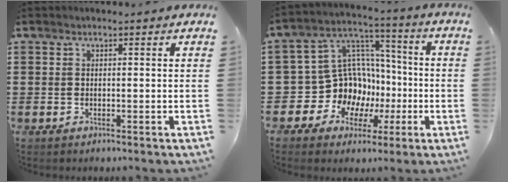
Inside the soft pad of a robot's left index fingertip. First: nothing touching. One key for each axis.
{"total": 12.2, "fx": -2.4, "fy": 11.3, "fz": 4.0, "tx": -0.123, "ty": -0.010, "tz": -0.027}